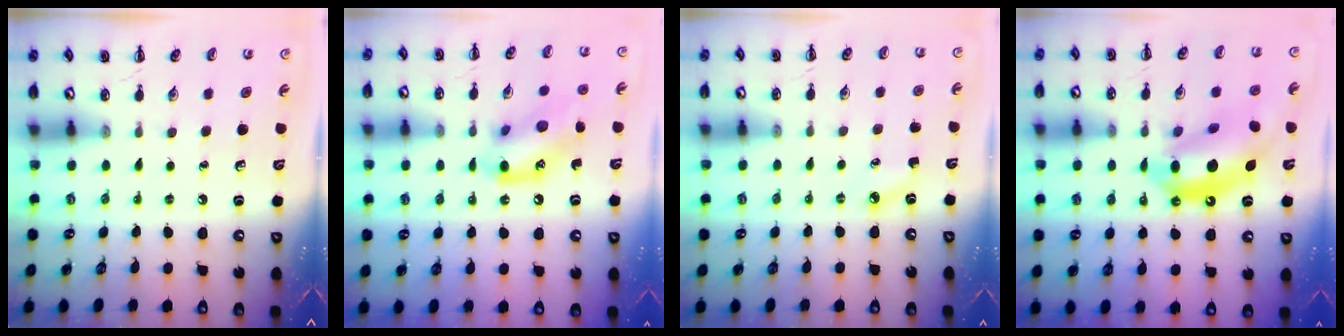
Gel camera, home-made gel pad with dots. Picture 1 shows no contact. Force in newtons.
{"total": 14.7, "press": 14.6, "slide": 1.2}
{"total": 4.1, "press": 3.9, "slide": 1.5}
{"total": 13.7, "press": 13.2, "slide": 3.7}